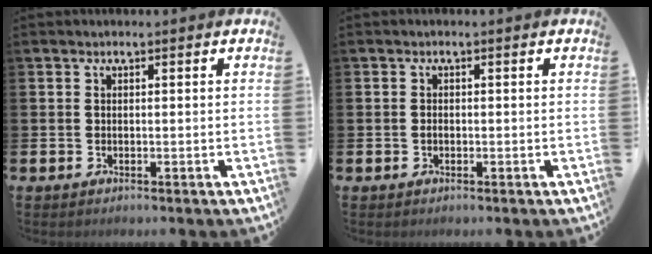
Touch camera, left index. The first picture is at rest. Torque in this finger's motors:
{"motor_torque": [0.20, 0.08, 0.00, 0.00]}